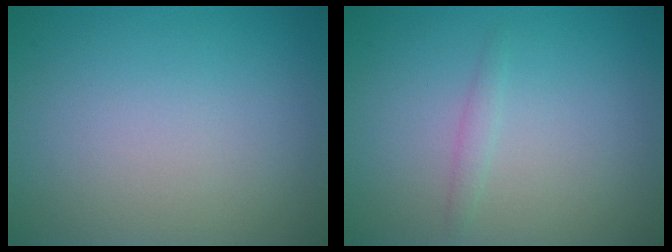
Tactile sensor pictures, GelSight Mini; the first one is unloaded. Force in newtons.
{"total": 0.9, "press": 0.9, "slide": 0.0}